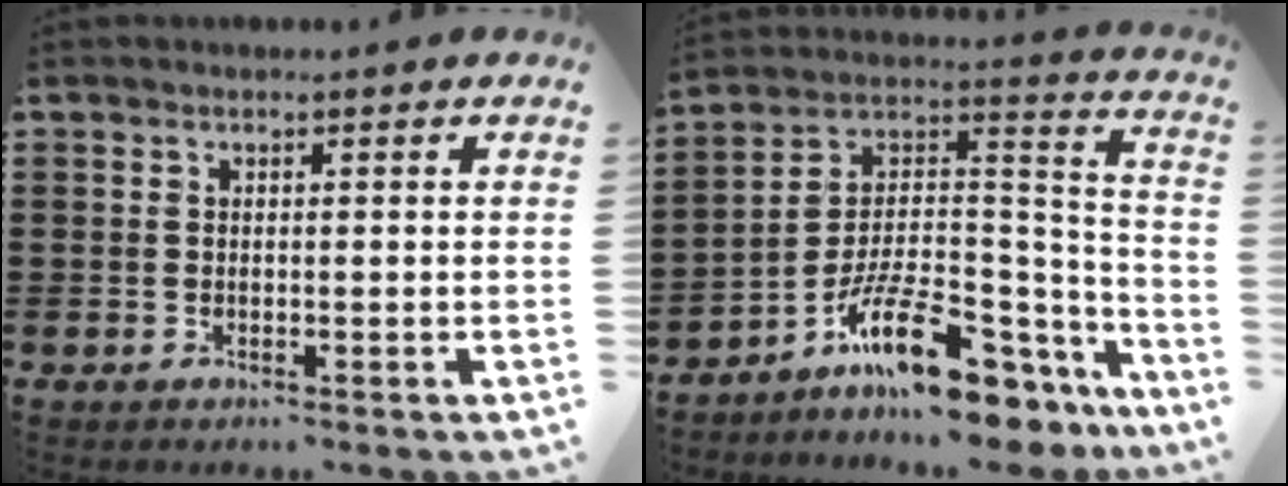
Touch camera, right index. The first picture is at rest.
{"total": 13.2, "force": [-9.8, 3.9, 7.9], "torque": [-0.133, 0.026, -0.180]}